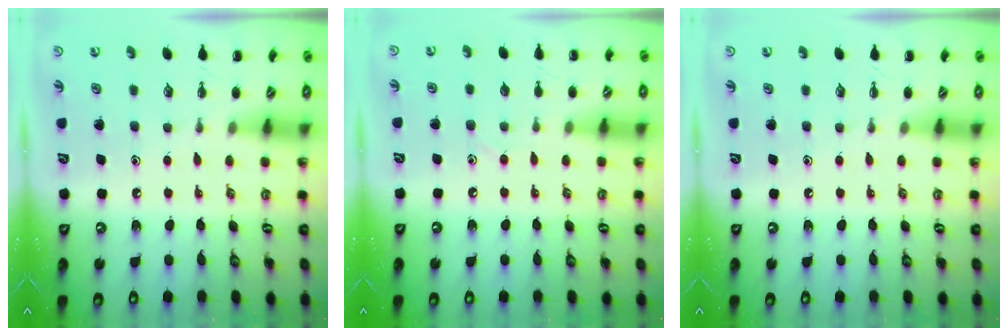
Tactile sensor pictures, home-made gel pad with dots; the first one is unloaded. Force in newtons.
{"total": 2.3, "press": 2.2, "slide": 0.9}
{"total": 0.0}